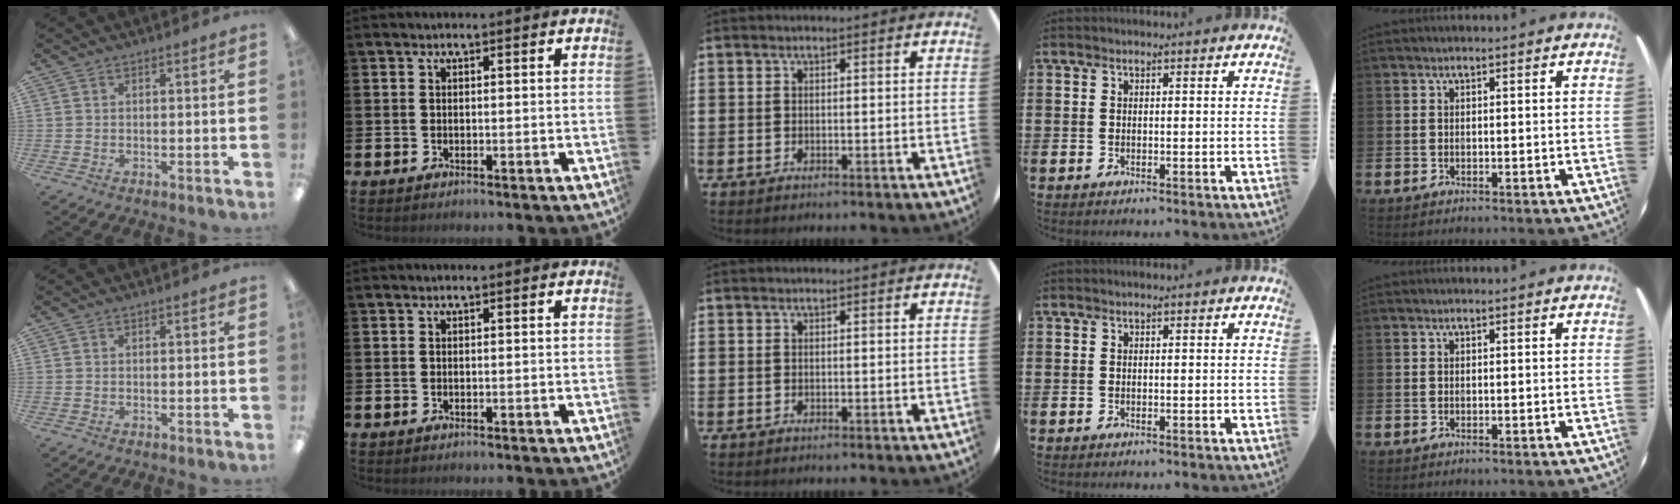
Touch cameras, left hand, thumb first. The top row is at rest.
{}